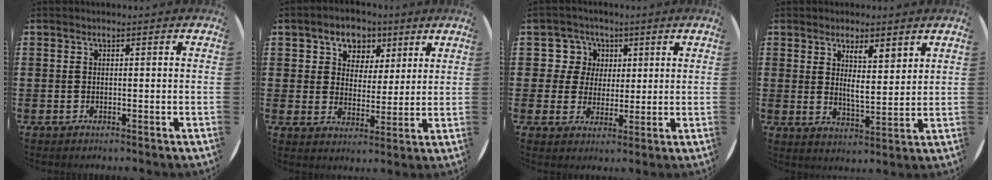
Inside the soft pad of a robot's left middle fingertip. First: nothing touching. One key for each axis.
{"total": 5.1, "fx": 3.1, "fy": 4.0, "fz": 0.6, "tx": -0.032, "ty": 0.003, "tz": 0.050}
{"total": 4.9, "fx": 1.9, "fy": 4.5, "fz": 0.3, "tx": -0.024, "ty": 0.014, "tz": 0.031}
{"total": 4.7, "fx": 3.1, "fy": 1.3, "fz": 3.2, "tx": -0.060, "ty": -0.009, "tz": 0.052}